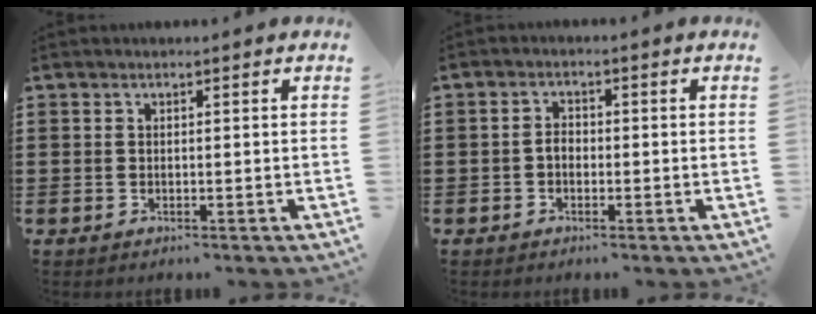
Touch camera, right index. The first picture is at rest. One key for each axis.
{"total": 2.0, "fx": -0.5, "fy": 1.3, "fz": 1.4, "tx": -0.028, "ty": 0.004, "tz": -0.012}